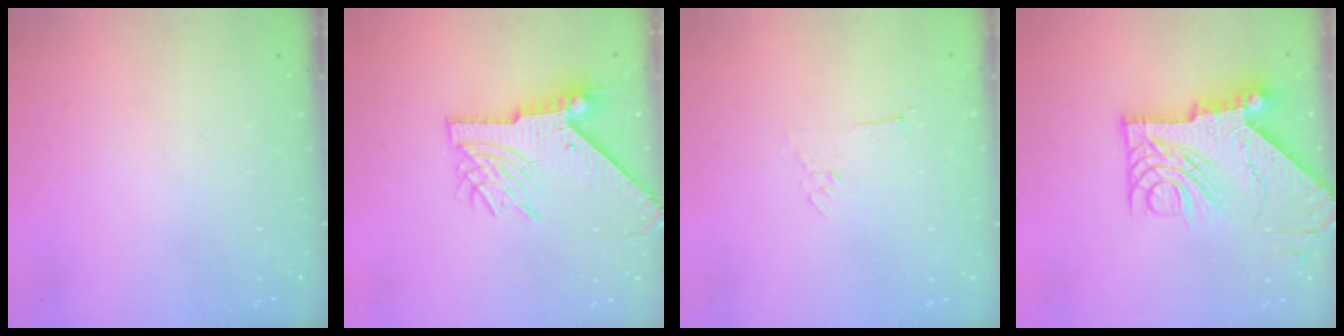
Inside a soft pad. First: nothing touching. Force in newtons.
{"total": 9.2, "press": 9.1, "slide": 1.3}
{"total": 3.0, "press": 3.0, "slide": 0.7}
{"total": 17.7, "press": 17.6, "slide": 1.7}